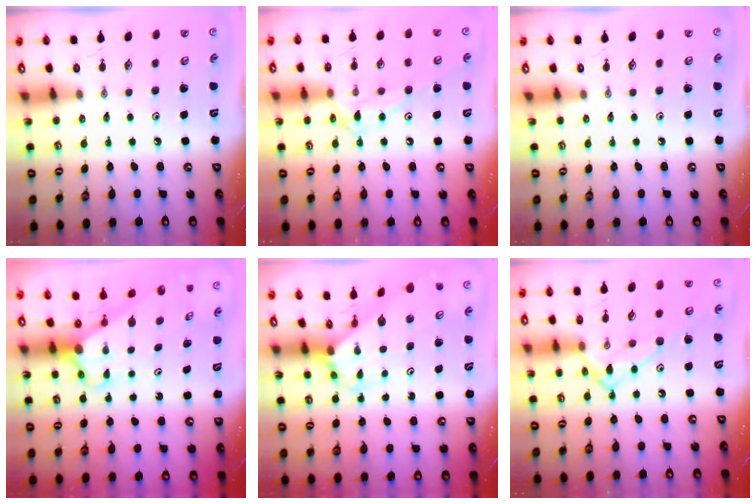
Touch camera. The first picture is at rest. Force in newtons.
{"total": 11.8, "press": 11.8, "slide": 0.9}
{"total": 0.0}
{"total": 3.1, "press": 3.1, "slide": 0.2}
{"total": 2.4, "press": 2.4, "slide": 0.2}
{"total": 13.0, "press": 13.0, "slide": 0.6}